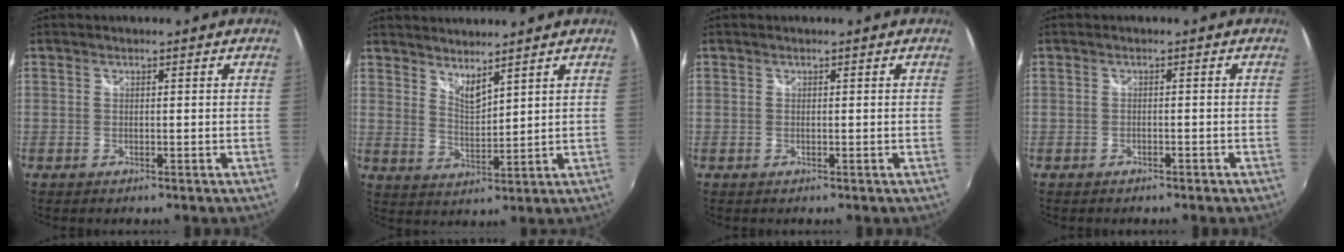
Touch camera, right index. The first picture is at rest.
{"total": 4.9, "force": [4.4, 0.6, 2.1], "torque": [-0.032, -0.007, 0.077]}
{"total": 0.0}
{"total": 2.1, "force": [-1.7, 0.8, 0.8], "torque": [-0.016, -0.006, -0.022]}